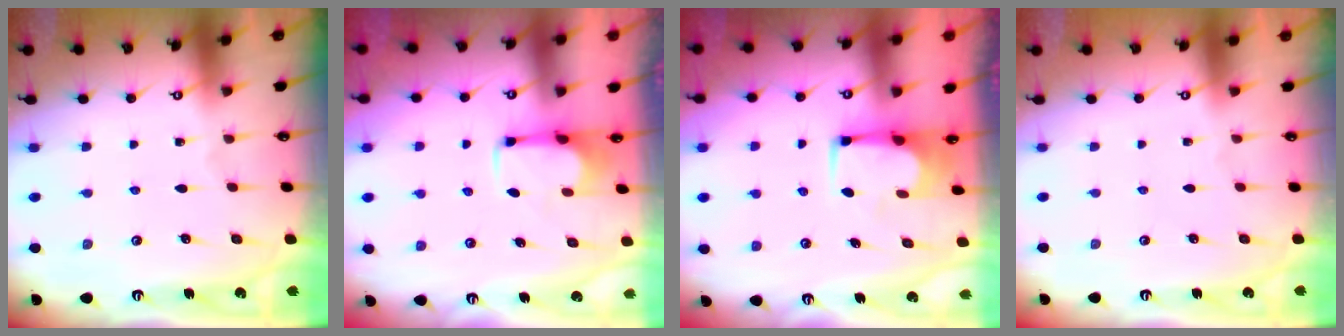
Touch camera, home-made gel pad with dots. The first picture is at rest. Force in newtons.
{"total": 2.7, "press": 2.5, "slide": 0.9}
{"total": 1.8, "press": 1.7, "slide": 0.3}
{"total": 1.5, "press": 1.4, "slide": 0.6}